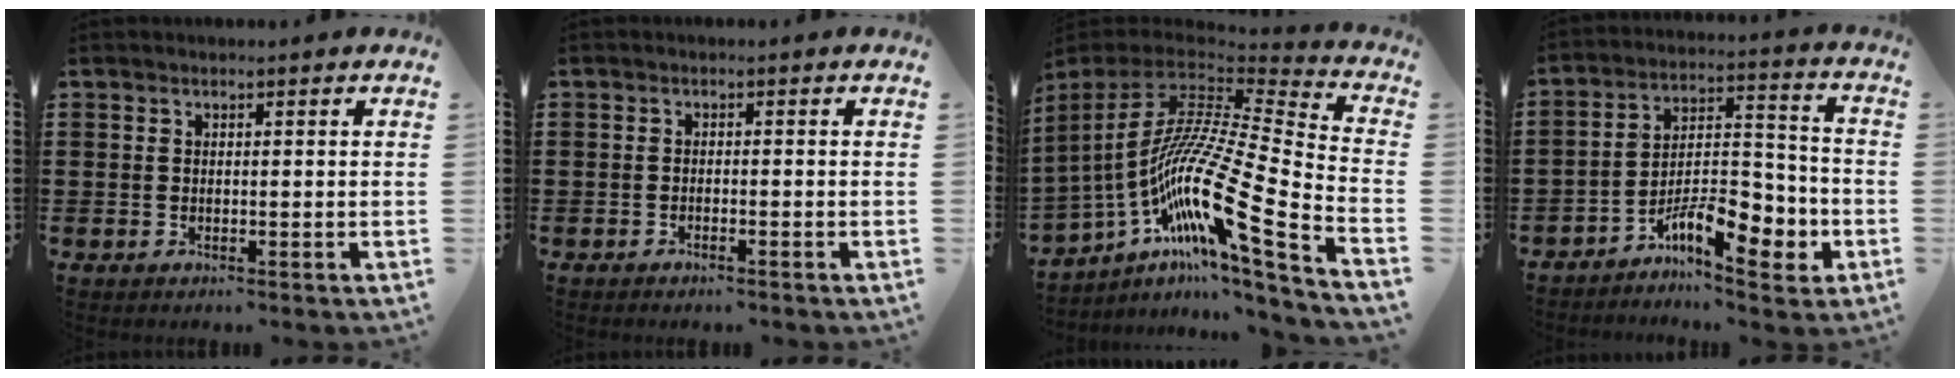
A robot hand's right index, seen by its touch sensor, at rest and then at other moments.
{"total": 0.8, "force": [-0.7, -0.1, 0.3], "torque": [-0.009, -0.003, -0.013]}
{"total": 17.5, "force": [-6.7, 2.9, 16.0], "torque": [-0.340, -0.023, -0.134]}
{"total": 10.4, "force": [-6.4, 3.7, 7.3], "torque": [-0.119, 0.018, -0.112]}